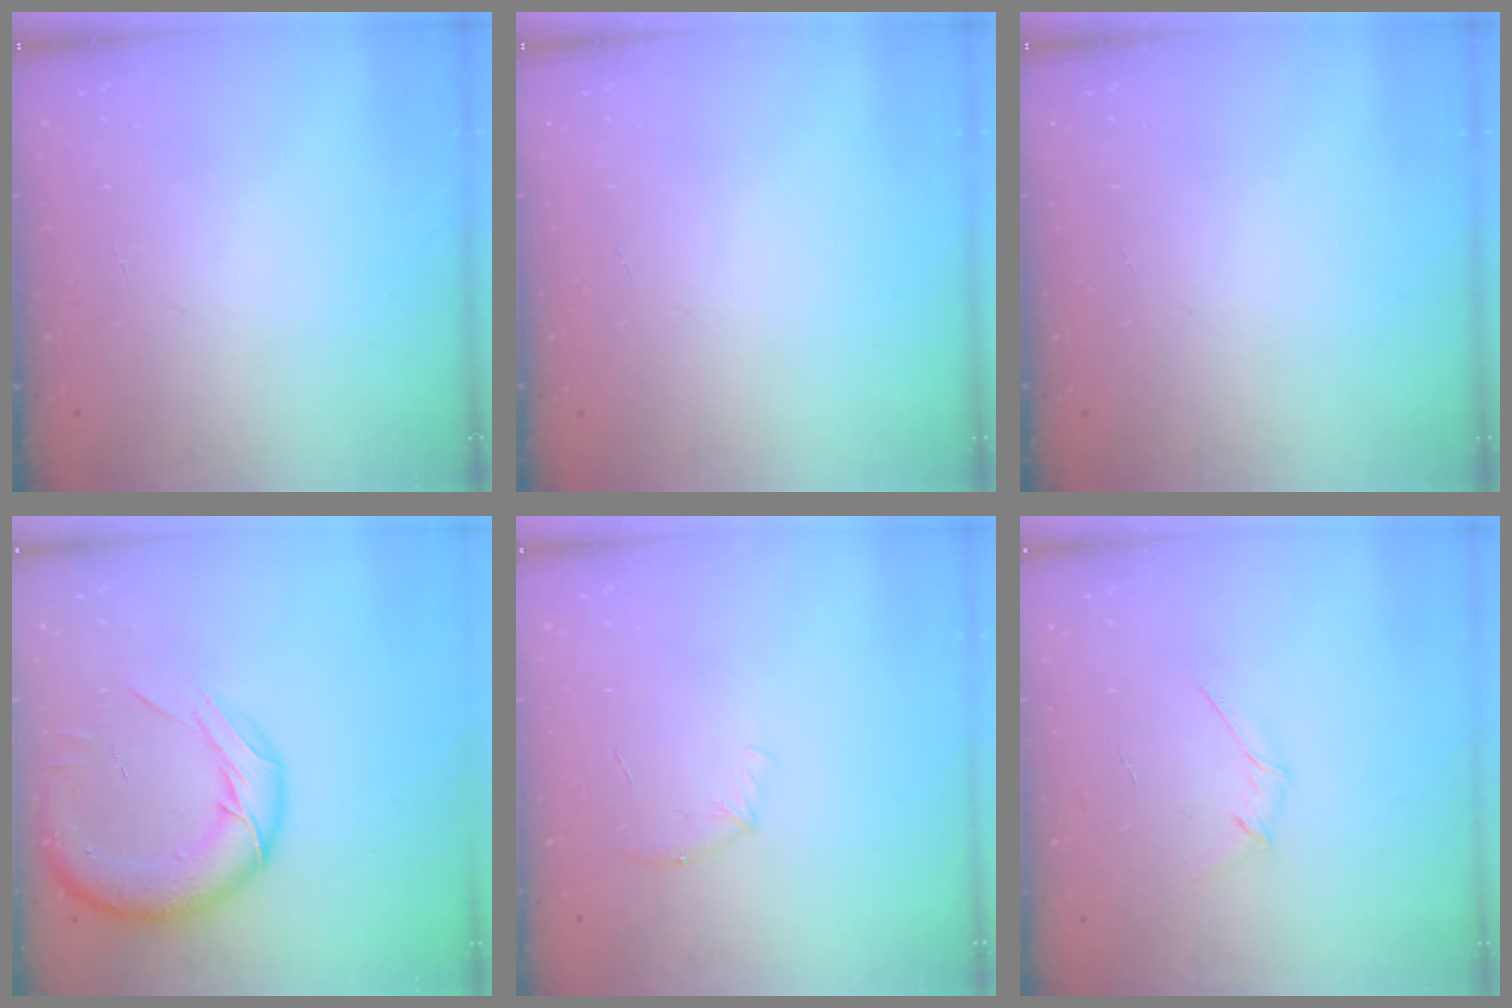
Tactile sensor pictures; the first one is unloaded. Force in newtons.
{"total": 0.0}
{"total": 0.0}
{"total": 16.0, "press": 15.9, "slide": 1.9}
{"total": 5.5, "press": 5.3, "slide": 1.4}
{"total": 3.3, "press": 3.2, "slide": 0.9}